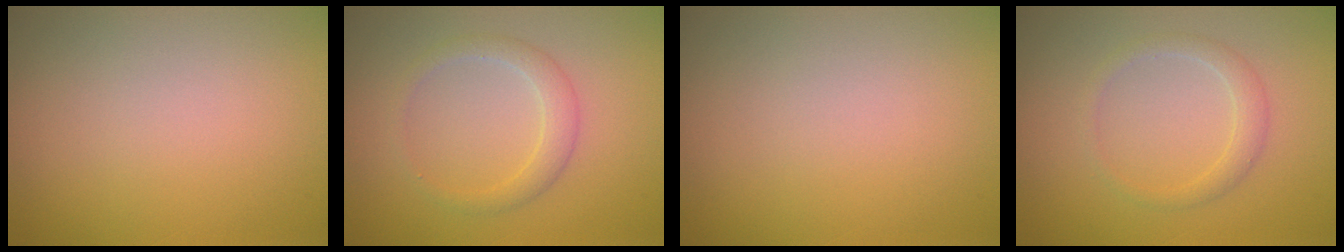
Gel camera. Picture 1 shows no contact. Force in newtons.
{"total": 2.1, "press": 2.1, "slide": 0.2}
{"total": 0.0}
{"total": 1.7, "press": 1.7, "slide": 0.2}